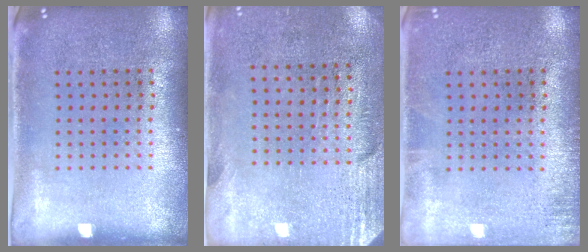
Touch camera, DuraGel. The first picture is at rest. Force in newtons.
{"total": 2.8, "press": 2.4, "slide": 1.5}
{"total": 1.2, "press": 1.1, "slide": 0.2}